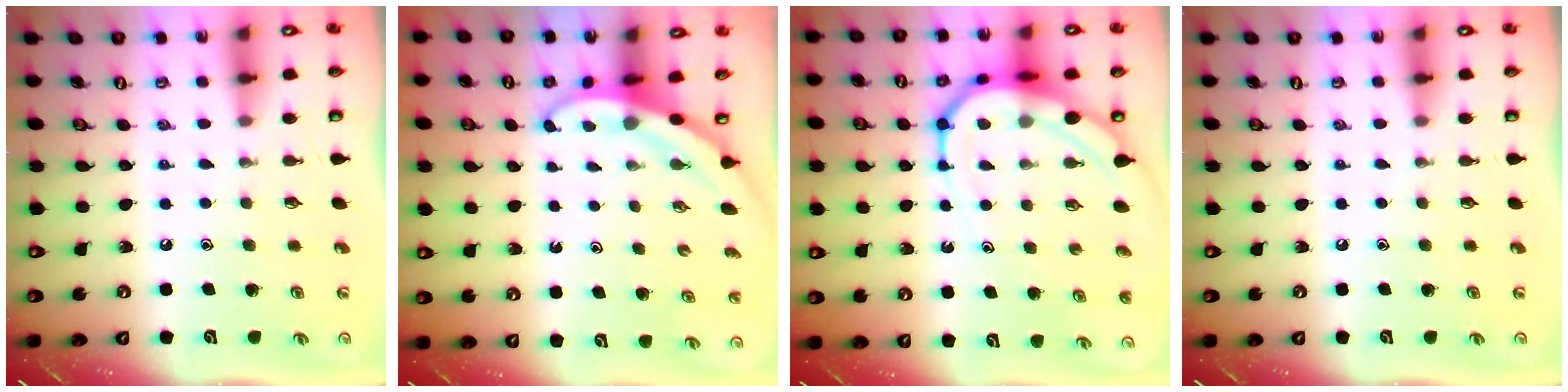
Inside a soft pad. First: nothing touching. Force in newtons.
{"total": 3.1, "press": 3.1, "slide": 0.2}
{"total": 10.7, "press": 10.7, "slide": 1.1}
{"total": 0.0}